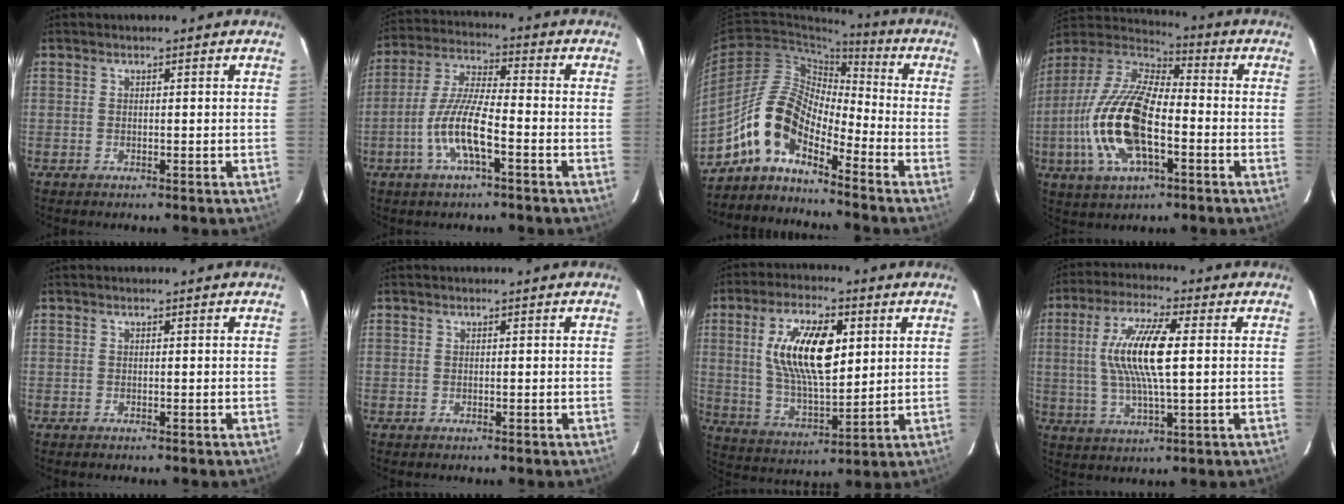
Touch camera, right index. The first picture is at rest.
{"total": 10.5, "force": [-4.3, 2.0, 9.3], "torque": [-0.197, 0.001, -0.082]}
{"total": 10.9, "force": [-7.4, 4.0, 6.9], "torque": [-0.131, 0.022, -0.157]}
{"total": 19.5, "force": [-4.8, 8.2, 17.0], "torque": [-0.360, -0.007, -0.096]}
{"total": 0.0}
{"total": 0.0}
{"total": 15.8, "force": [4.1, 6.5, 13.8], "torque": [-0.257, 0.006, 0.084]}
{"total": 12.9, "force": [1.5, 2.7, 12.5], "torque": [-0.244, 0.007, 0.028]}